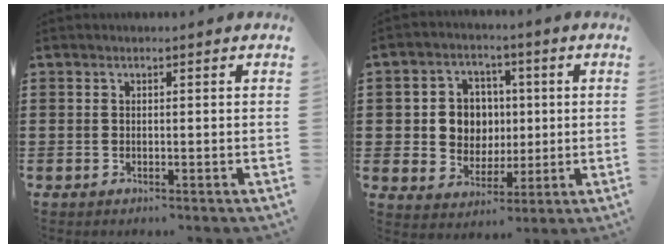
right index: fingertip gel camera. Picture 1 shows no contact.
{"total": 6.4, "force": [0.6, 6.0, 2.0], "torque": [-0.059, 0.015, 0.009]}